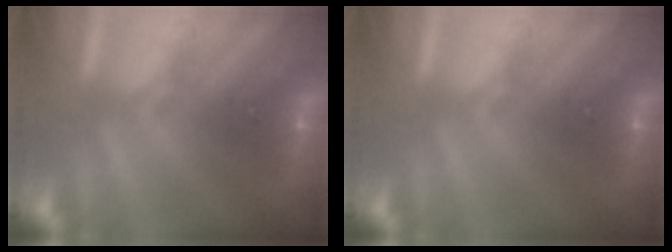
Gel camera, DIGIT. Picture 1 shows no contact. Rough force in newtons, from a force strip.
{"total": 0.0}